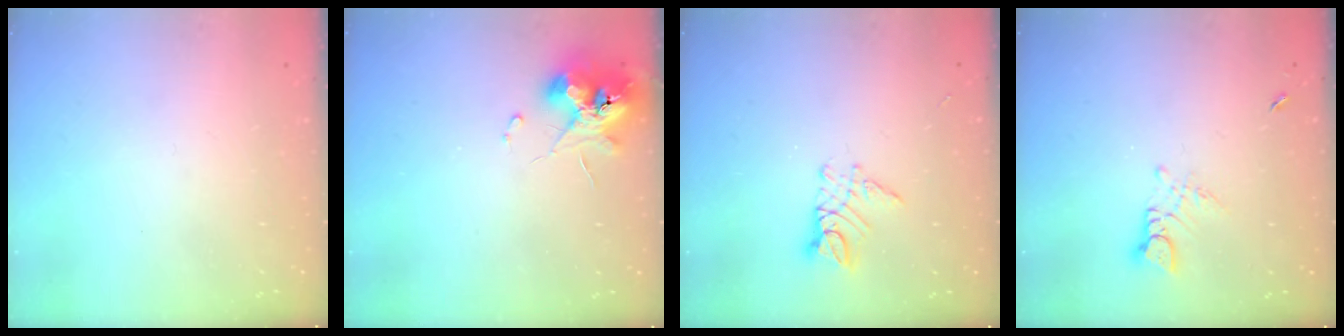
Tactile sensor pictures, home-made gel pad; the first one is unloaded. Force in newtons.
{"total": 11.3, "press": 11.2, "slide": 0.9}
{"total": 7.7, "press": 7.7, "slide": 0.5}
{"total": 3.1, "press": 3.0, "slide": 0.3}